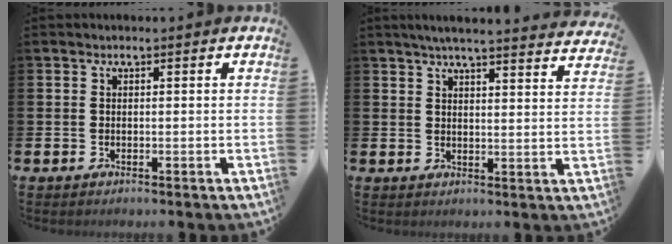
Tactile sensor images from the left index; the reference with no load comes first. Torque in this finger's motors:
{"motor_torque": [0.95, -1.20, 0.48, 0.12]}